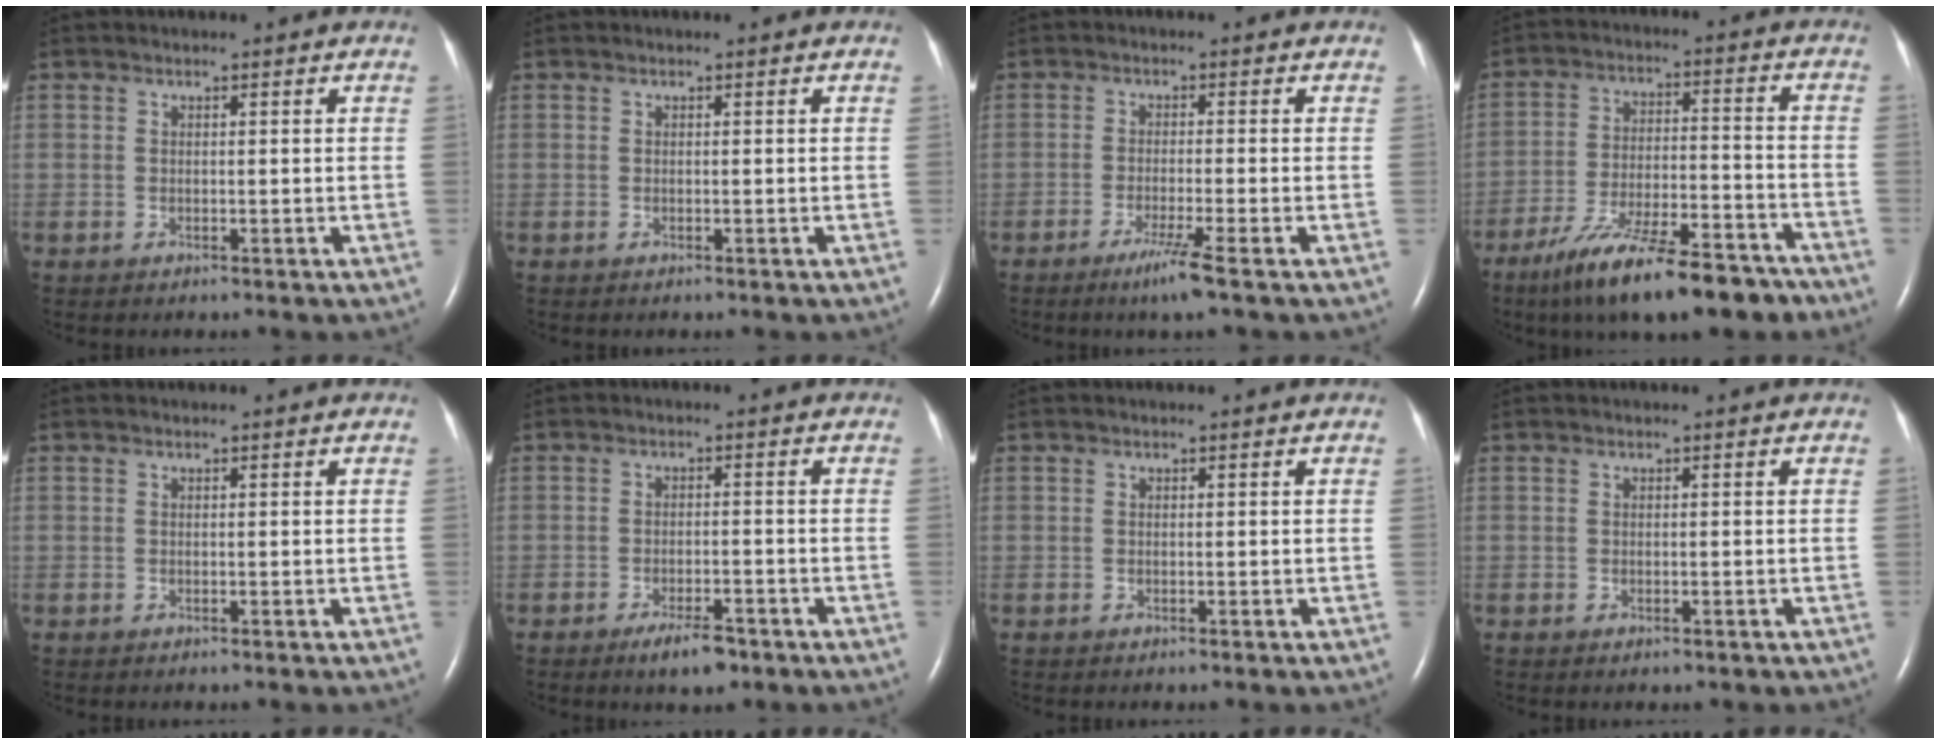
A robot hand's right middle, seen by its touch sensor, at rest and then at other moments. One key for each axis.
{"total": 0.0}
{"total": 4.1, "fx": -2.6, "fy": -1.0, "fz": 3.0, "tx": -0.062, "ty": -0.014, "tz": -0.052}
{"total": 17.8, "fx": -13.6, "fy": 4.0, "fz": 10.8, "tx": -0.156, "ty": -0.004, "tz": -0.220}
{"total": 0.0}
{"total": 4.4, "fx": -3.1, "fy": 1.2, "fz": 2.9, "tx": -0.054, "ty": -0.002, "tz": -0.047}
{"total": 0.0}
{"total": 0.6, "fx": -0.4, "fy": 0.3, "fz": 0.4, "tx": -0.009, "ty": -0.002, "tz": -0.001}